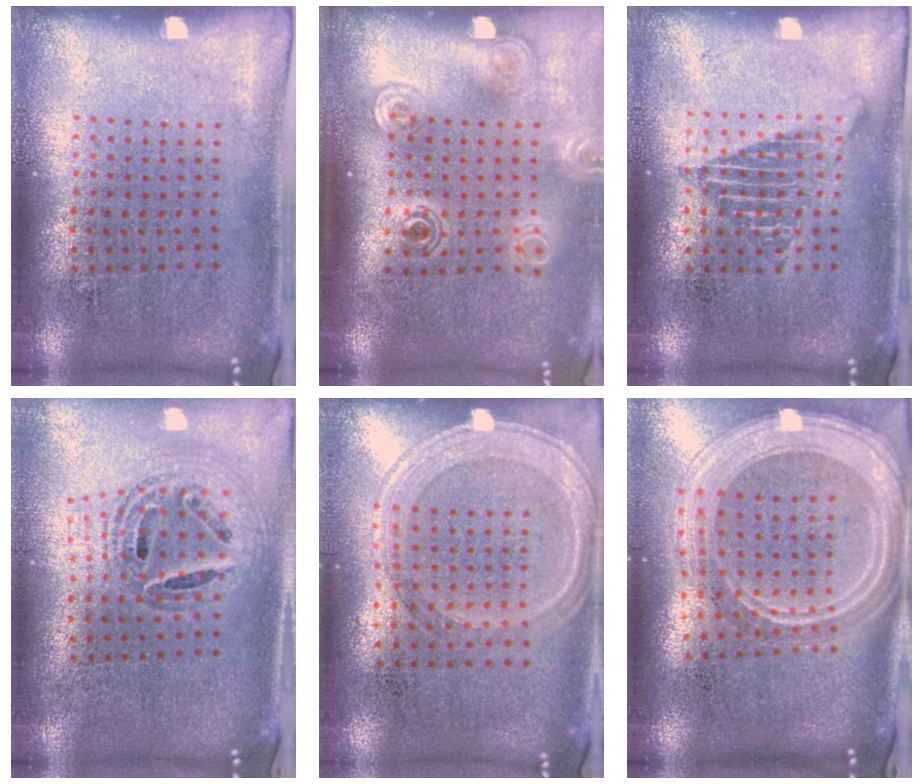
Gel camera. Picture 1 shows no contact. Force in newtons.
{"total": 1.8, "press": 1.4, "slide": 1.2}
{"total": 1.2, "press": 1.2, "slide": 0.0}
{"total": 1.2, "press": 1.1, "slide": 0.4}
{"total": 1.2, "press": 1.1, "slide": 0.5}
{"total": 3.0, "press": 2.5, "slide": 1.7}